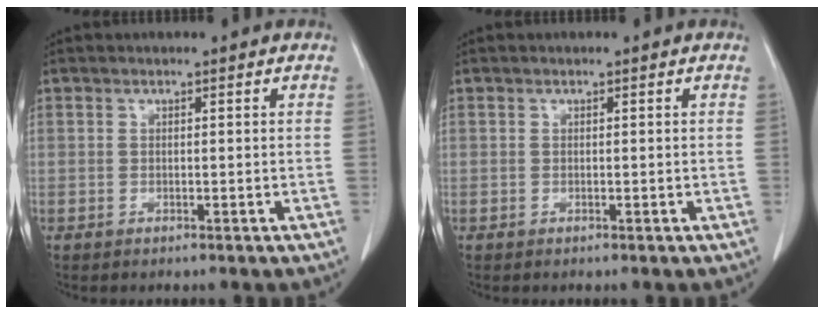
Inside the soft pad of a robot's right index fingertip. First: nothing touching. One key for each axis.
{"total": 0.0}